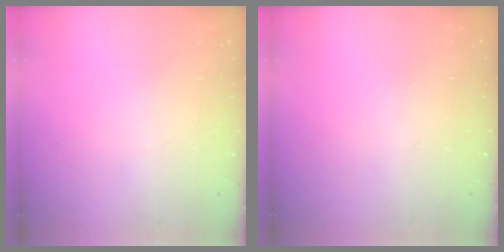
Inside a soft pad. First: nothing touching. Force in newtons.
{"total": 0.0}